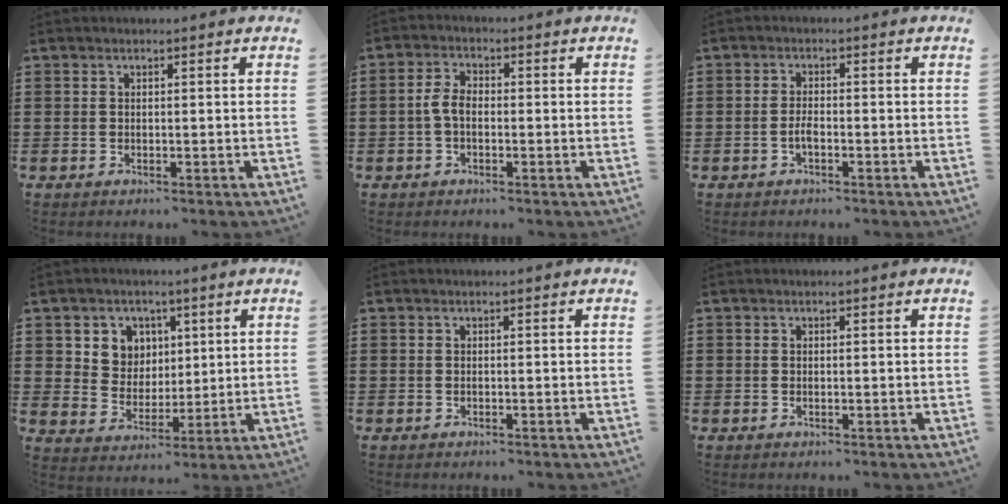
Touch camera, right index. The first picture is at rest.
{"total": 3.5, "force": [-0.8, 2.0, 2.8], "torque": [-0.075, -0.002, -0.021]}
{"total": 2.2, "force": [-0.9, 0.8, 1.8], "torque": [-0.043, -0.001, -0.019]}
{"total": 5.8, "force": [2.6, 5.2, 0.5], "torque": [-0.036, 0.004, 0.046]}
{"total": 0.0}
{"total": 0.0}